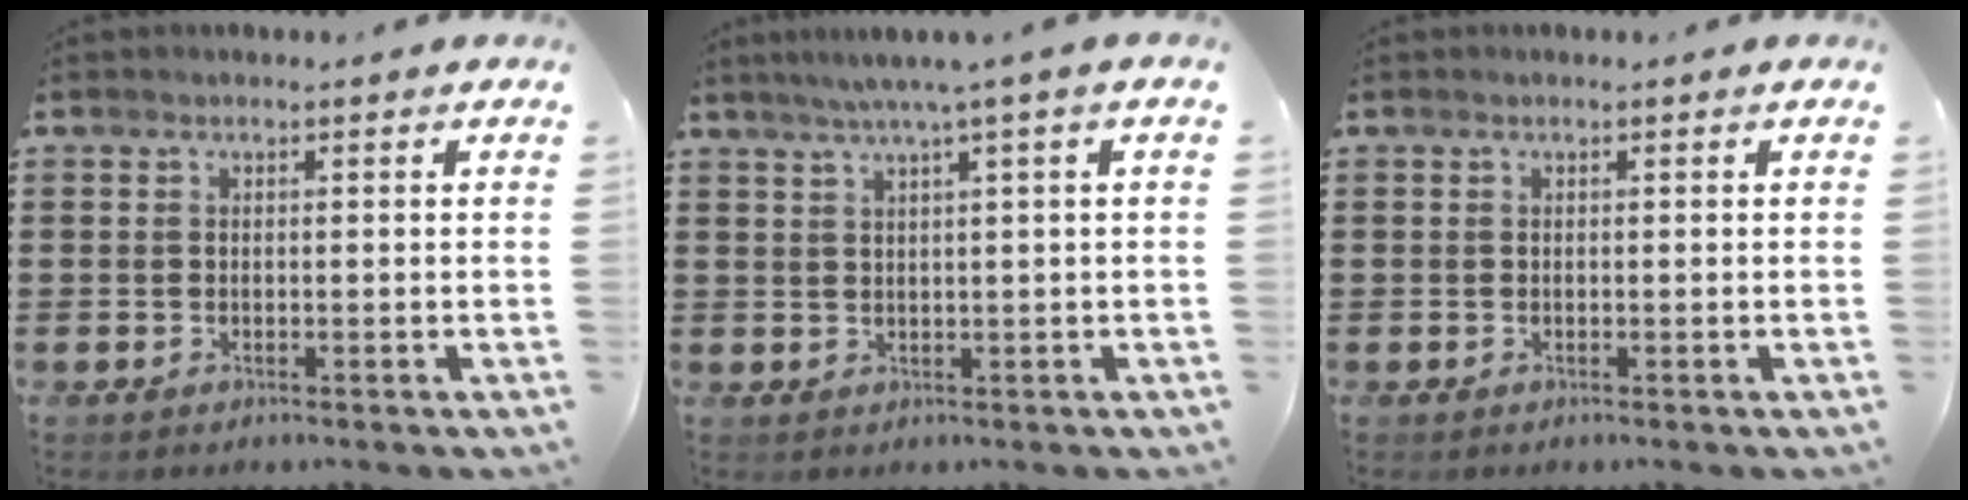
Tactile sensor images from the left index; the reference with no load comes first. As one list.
[{"total": 3.2, "force": [1.6, -0.6, 2.7], "torque": [-0.054, -0.003, 0.026]}, {"total": 0.0}]